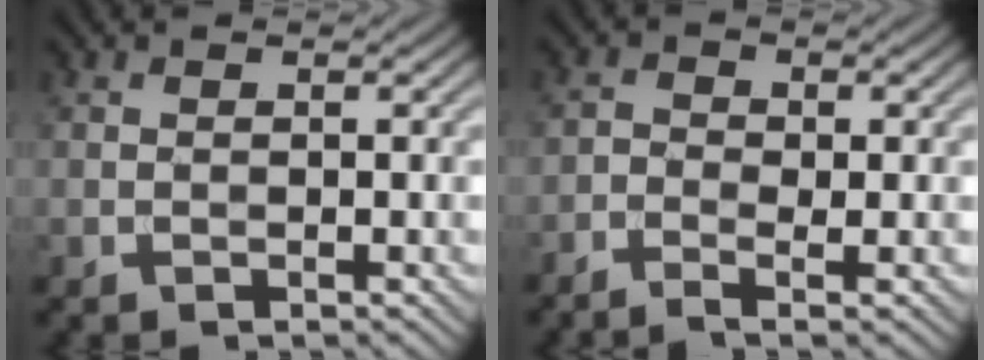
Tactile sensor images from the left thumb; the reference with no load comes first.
{"total": 2.5, "force": [-1.4, 0.7, 1.9], "torque": [-0.040, -0.001, -0.034]}